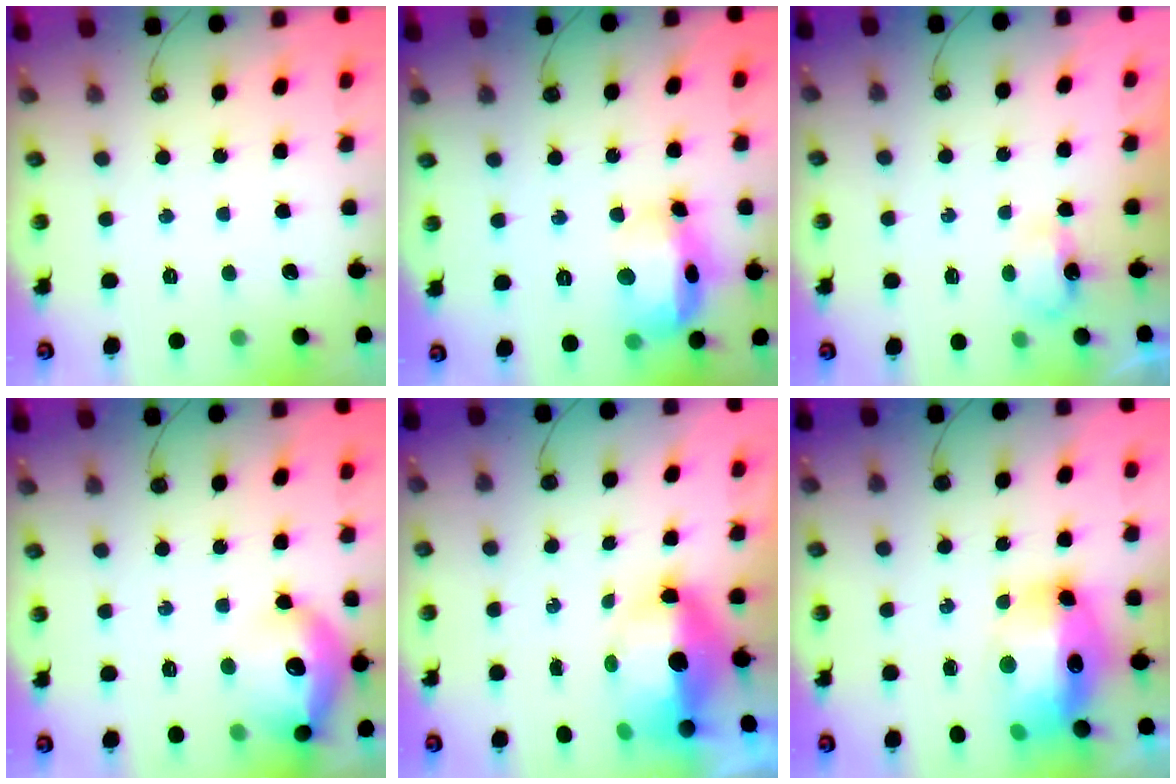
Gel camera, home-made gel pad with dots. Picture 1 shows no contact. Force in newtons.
{"total": 14.3, "press": 14.1, "slide": 2.0}
{"total": 3.2, "press": 3.1, "slide": 0.5}
{"total": 15.9, "press": 15.8, "slide": 1.1}
{"total": 9.1, "press": 9.0, "slide": 1.3}
{"total": 16.3, "press": 16.1, "slide": 1.9}